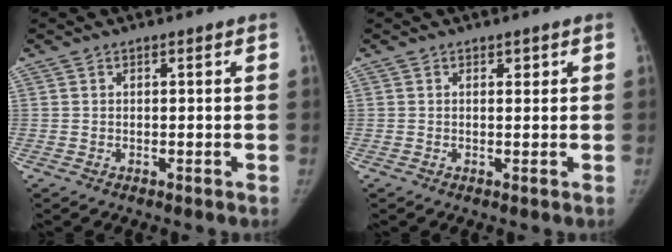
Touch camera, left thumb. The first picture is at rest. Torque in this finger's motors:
{"motor_torque": [-0.02, -0.01, -0.18, 0.25, -0.02]}